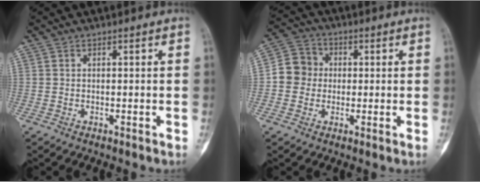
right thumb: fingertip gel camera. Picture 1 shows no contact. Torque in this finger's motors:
{"motor_torque": [0.58, 1.12, 0.65, 0.21, 0.09]}